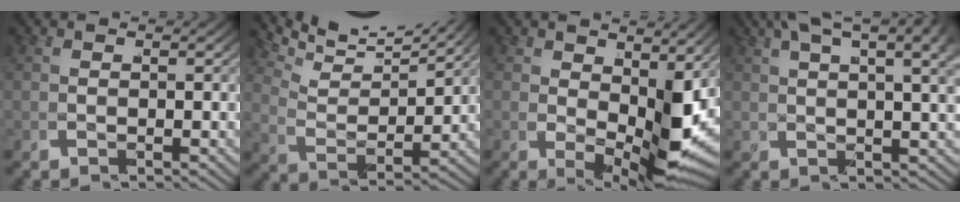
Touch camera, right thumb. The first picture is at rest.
{"total": 6.3, "force": [3.5, 3.3, 4.0], "torque": [-0.083, 0.005, 0.044]}
{"total": 7.2, "force": [-0.4, 3.0, 6.5], "torque": [-0.112, -0.029, 0.014]}
{"total": 6.4, "force": [3.1, 2.8, 4.9], "torque": [-0.046, 0.023, 0.038]}